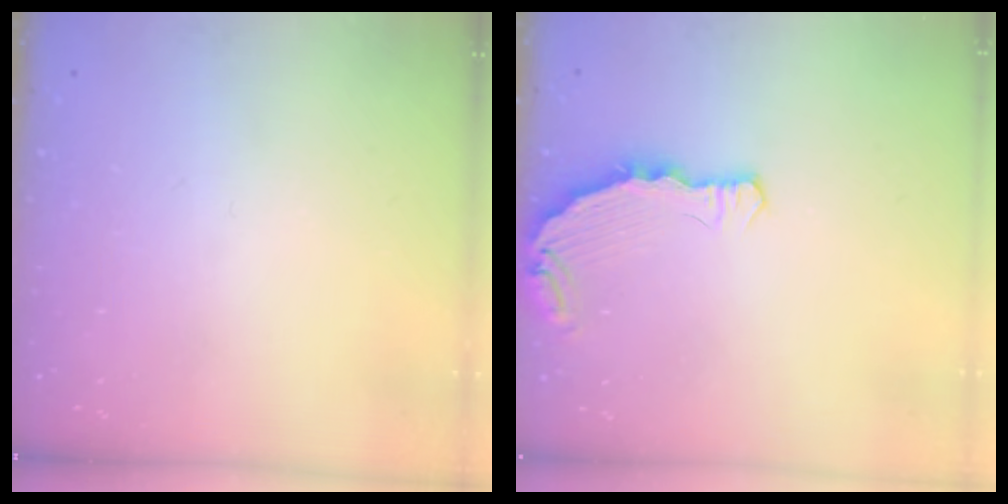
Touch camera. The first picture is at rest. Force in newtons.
{"total": 8.0, "press": 6.4, "slide": 4.8}